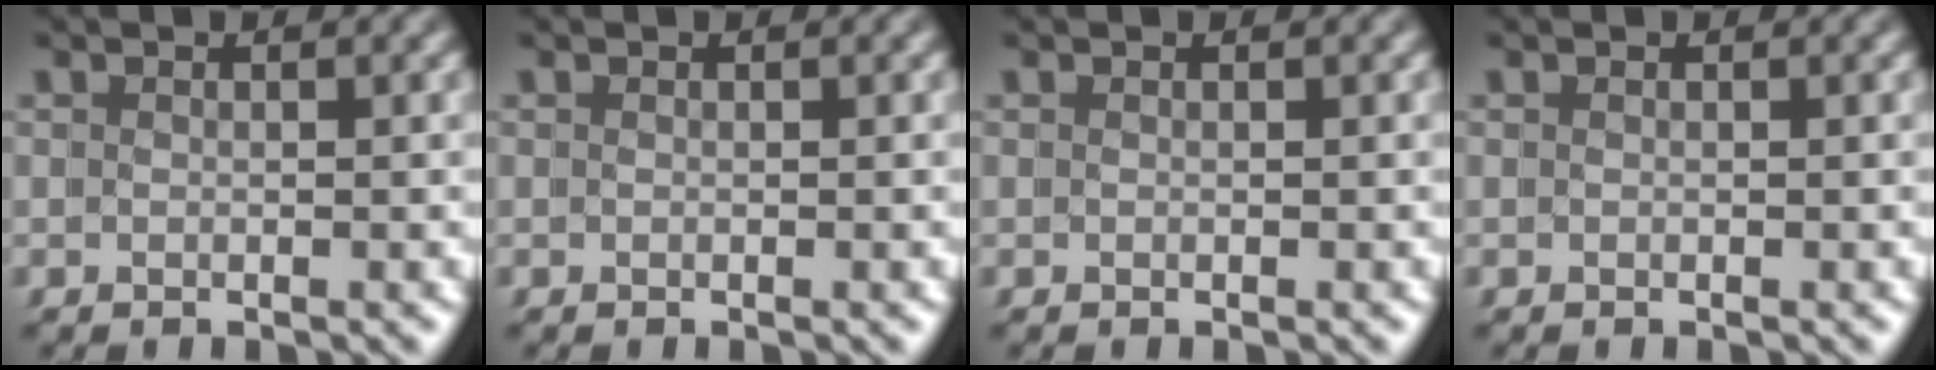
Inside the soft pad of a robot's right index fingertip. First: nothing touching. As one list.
[{"total": 0.0}, {"total": 0.0}, {"total": 0.0}]